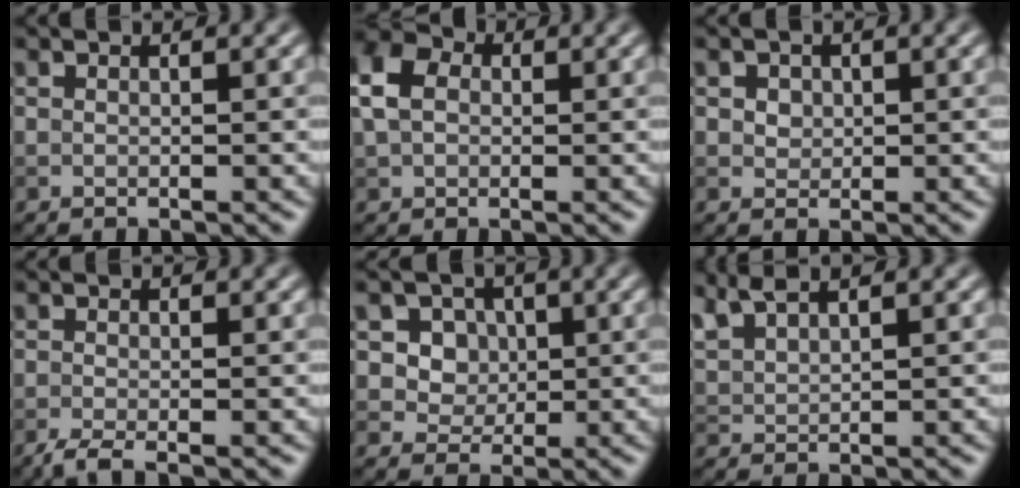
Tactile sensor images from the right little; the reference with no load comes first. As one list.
[{"total": 4.8, "force": [0.5, 3.7, 3.1], "torque": [-0.092, 0.016, 0.004]}, {"total": 2.1, "force": [0.7, 1.6, 1.1], "torque": [-0.032, 0.003, 0.021]}, {"total": 1.9, "force": [-1.3, 0.2, 1.3], "torque": [-0.029, -0.003, -0.027]}, {"total": 6.2, "force": [1.8, 5.2, 2.9], "torque": [-0.044, 0.010, 0.024]}, {"total": 3.1, "force": [2.3, 0.9, 1.9], "torque": [-0.054, 0.013, 0.056]}]